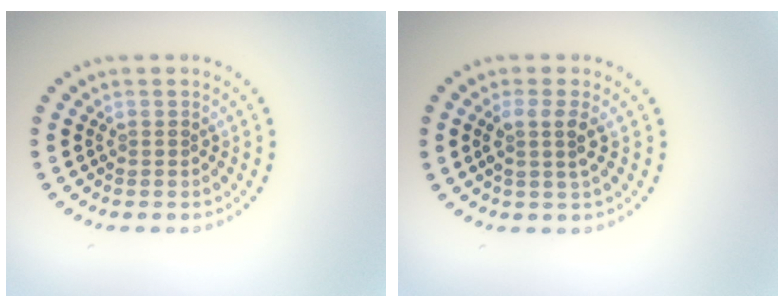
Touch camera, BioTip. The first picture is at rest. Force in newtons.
{"total": 2.2, "press": 1.7, "slide": 1.3}